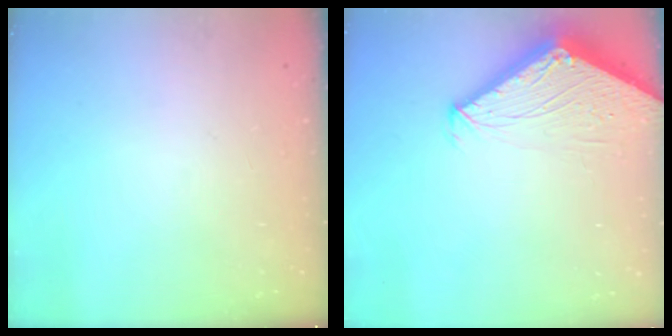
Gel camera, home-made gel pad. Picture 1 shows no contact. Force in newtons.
{"total": 3.5, "press": 3.5, "slide": 0.3}